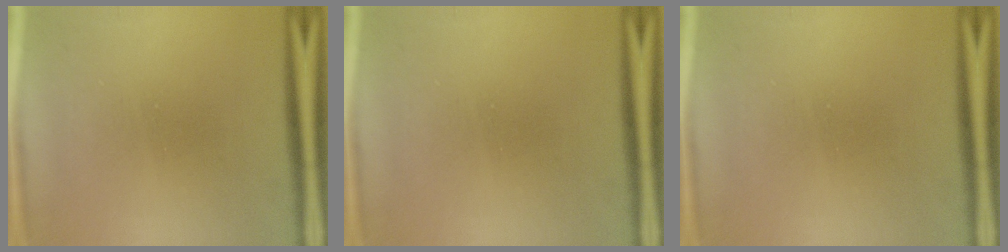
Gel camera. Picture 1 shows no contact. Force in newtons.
{"total": 0.0}
{"total": 0.0}